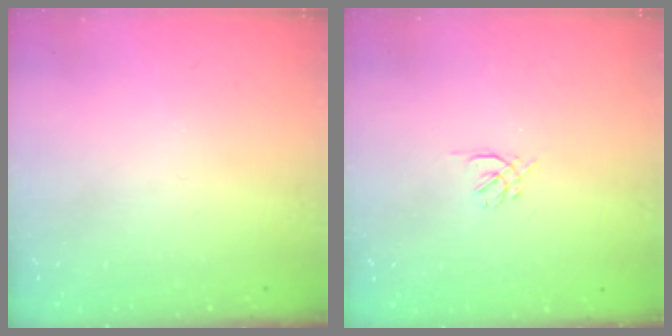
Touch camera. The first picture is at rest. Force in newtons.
{"total": 1.6, "press": 1.5, "slide": 0.6}